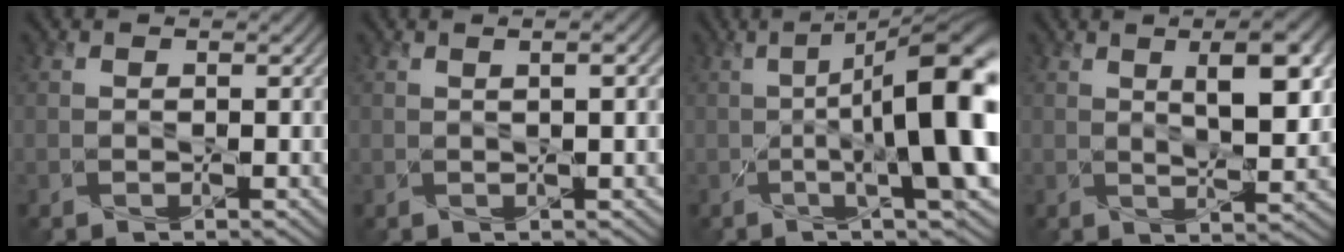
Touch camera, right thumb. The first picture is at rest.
{"total": 2.6, "force": [0.6, 0.3, 2.5], "torque": [-0.032, 0.006, 0.008]}
{"total": 13.6, "force": [-0.3, 3.2, 13.2], "torque": [-0.175, 0.006, -0.008]}
{"total": 6.7, "force": [2.3, 2.1, 6.0], "torque": [-0.089, 0.007, 0.030]}